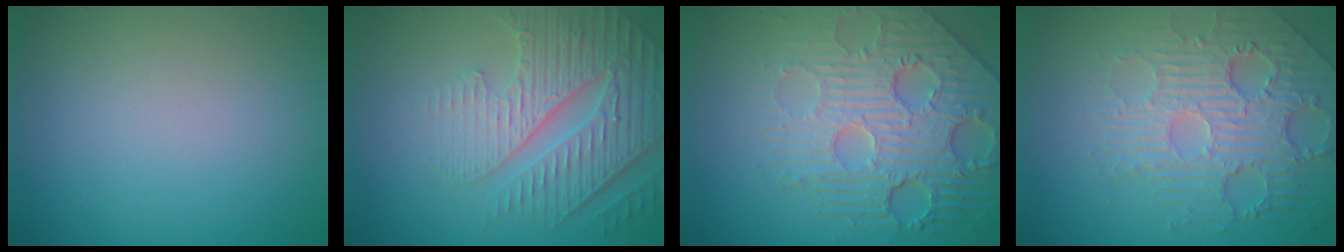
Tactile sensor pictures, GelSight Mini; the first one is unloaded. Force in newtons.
{"total": 5.5, "press": 4.8, "slide": 2.7}
{"total": 8.1, "press": 5.8, "slide": 5.7}
{"total": 5.1, "press": 4.3, "slide": 2.7}